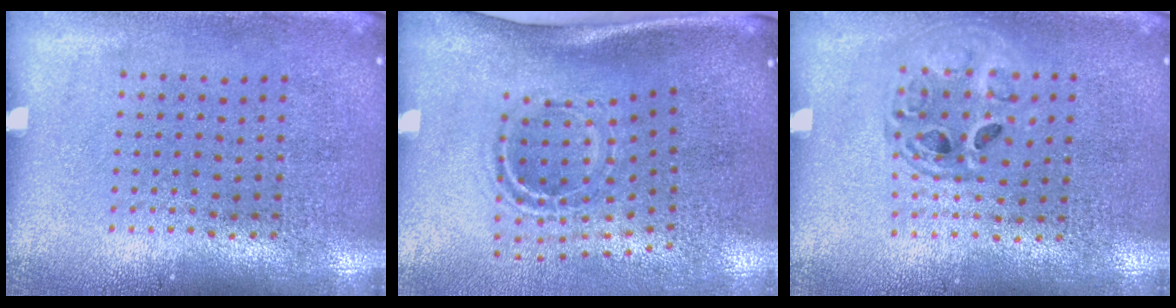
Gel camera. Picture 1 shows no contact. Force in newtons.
{"total": 2.0, "press": 1.2, "slide": 1.7}
{"total": 1.5, "press": 1.3, "slide": 0.7}